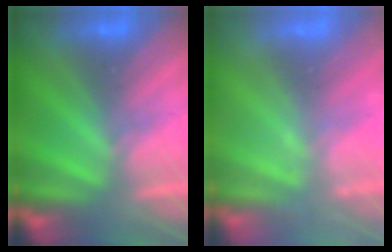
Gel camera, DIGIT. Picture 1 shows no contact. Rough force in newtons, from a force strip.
{"total": 2.2}